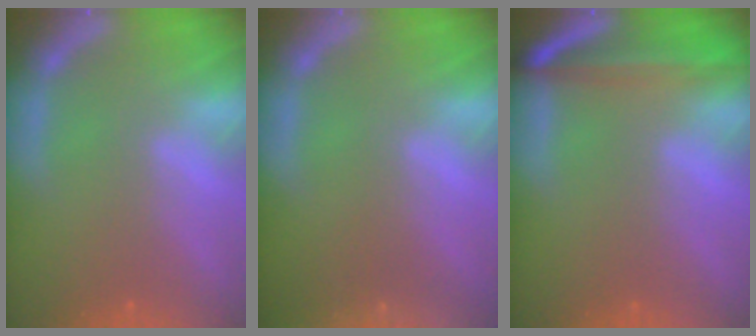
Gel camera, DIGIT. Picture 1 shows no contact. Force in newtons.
{"total": 8.5}
{"total": 7.6}